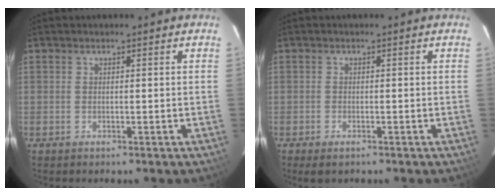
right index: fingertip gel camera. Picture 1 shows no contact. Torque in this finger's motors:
{"motor_torque": [0.28, -0.29, 0.07, 0.02]}